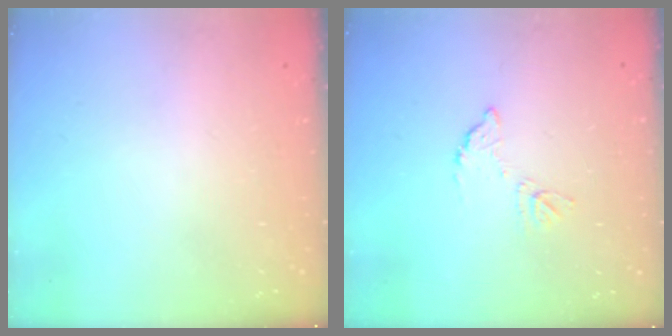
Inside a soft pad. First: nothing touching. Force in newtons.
{"total": 6.9, "press": 6.8, "slide": 0.3}